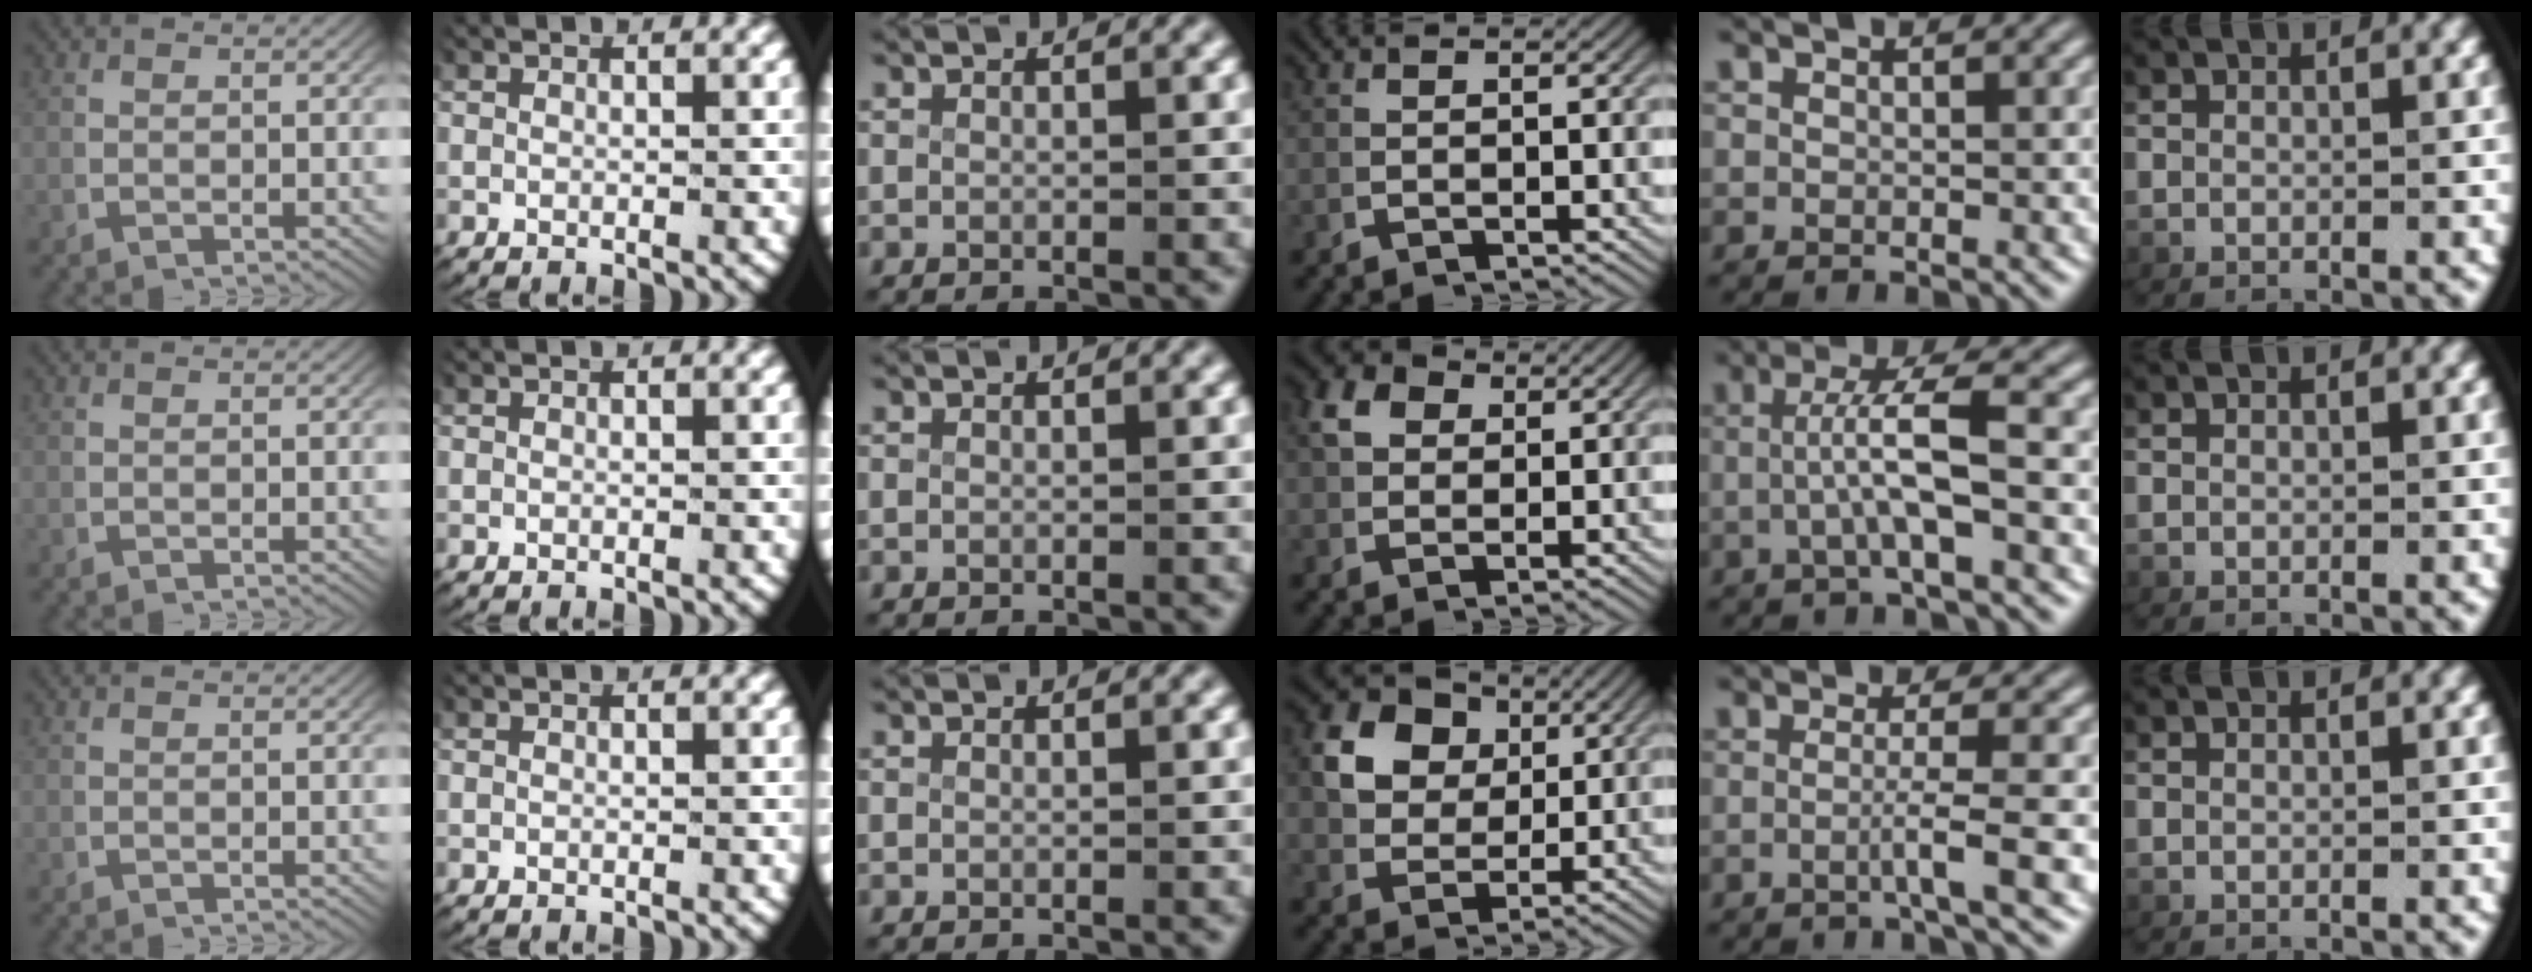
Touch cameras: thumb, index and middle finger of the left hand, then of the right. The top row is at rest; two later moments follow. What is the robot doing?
{"motion": "grasp_and_lifting", "object": "card"}